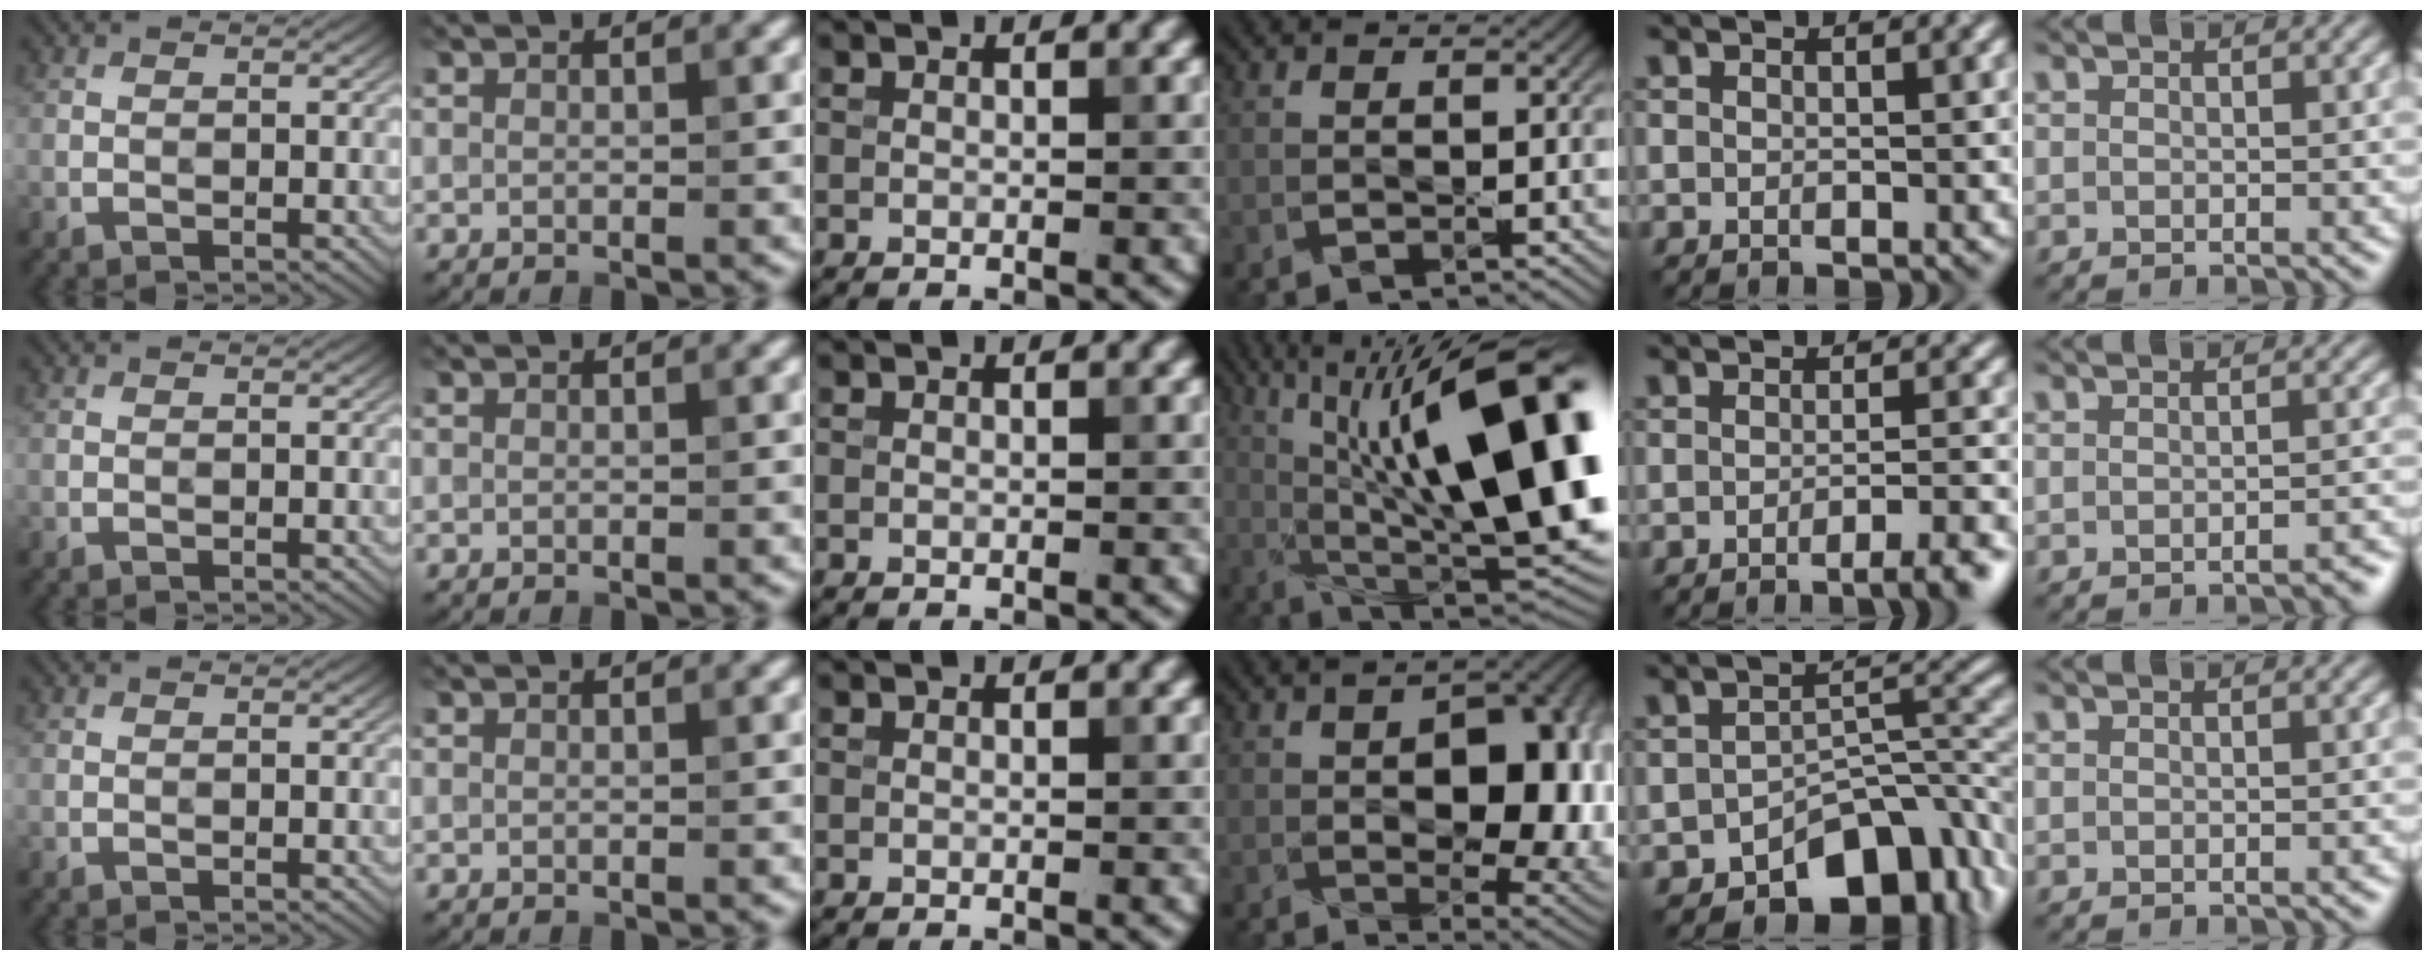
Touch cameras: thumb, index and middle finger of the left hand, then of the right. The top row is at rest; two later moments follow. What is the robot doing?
{"motion": "press", "object": "syringe"}